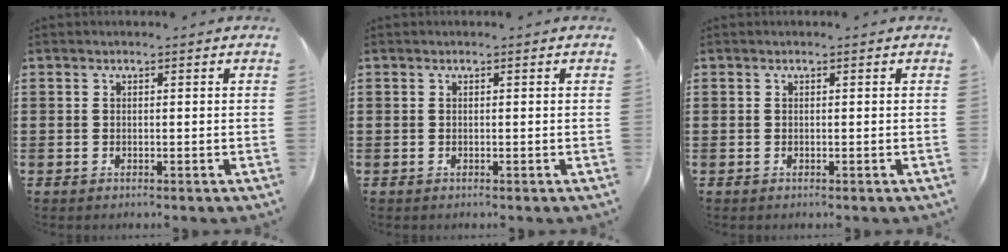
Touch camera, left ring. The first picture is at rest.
{"total": 0.0}
{"total": 0.0}